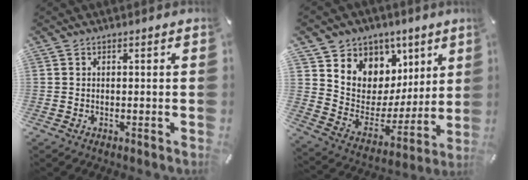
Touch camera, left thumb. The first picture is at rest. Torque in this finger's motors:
{"motor_torque": [1.01, 0.98, 1.41, -1.35, 0.27]}